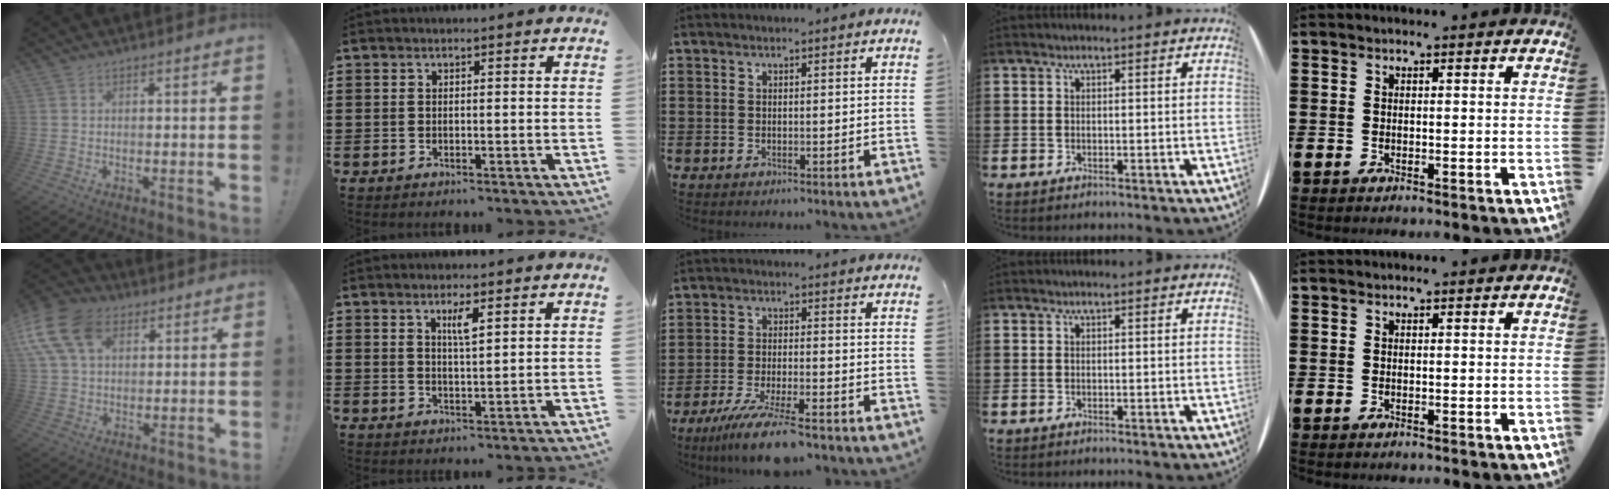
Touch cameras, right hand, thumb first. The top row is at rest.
{"thumb": {"total": 16.0, "force": [6.2, 10.6, 10.2], "torque": [-0.215, -0.020, 0.118]}, "index": {"total": 3.0, "force": [1.5, 0.5, 2.5], "torque": [-0.046, 0.000, 0.023]}, "middle": {"total": 8.3, "force": [-6.5, 0.7, 5.1], "torque": [-0.099, -0.008, -0.119]}}